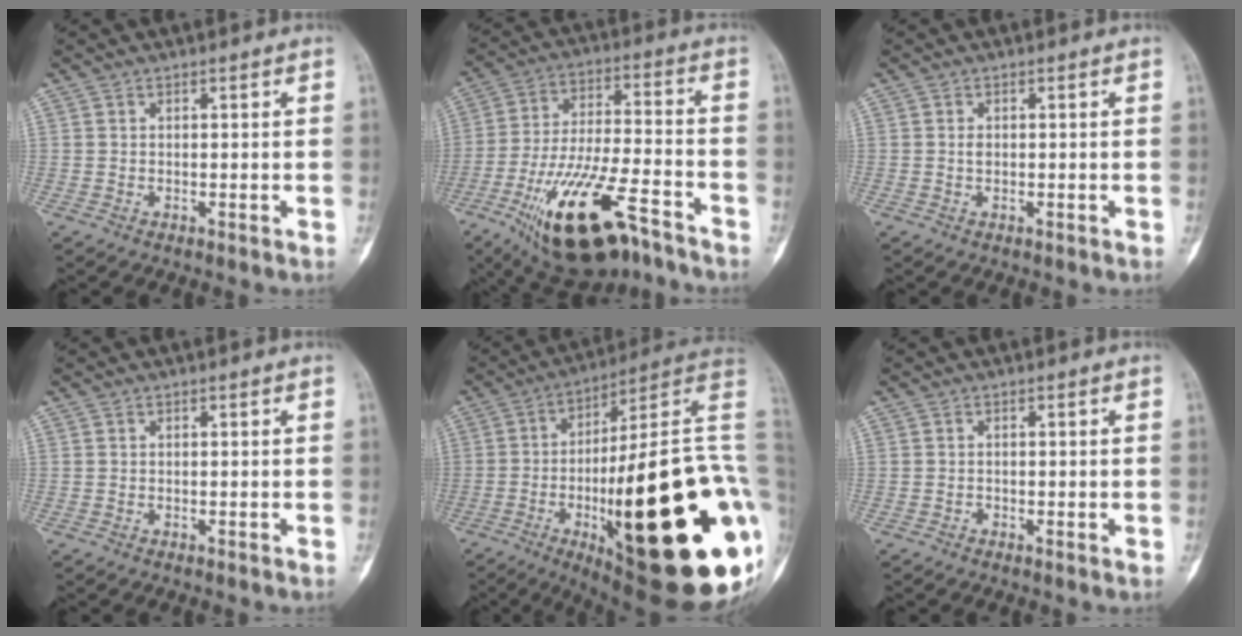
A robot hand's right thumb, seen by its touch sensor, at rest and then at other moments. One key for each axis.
{"total": 22.1, "fx": -13.0, "fy": 7.9, "fz": 16.0, "tx": -0.302, "ty": 0.054, "tz": -0.218}
{"total": 0.9, "fx": 0.0, "fy": 0.6, "fz": 0.7, "tx": -0.010, "ty": 0.001, "tz": 0.000}
{"total": 0.0}
{"total": 40.4, "fx": -7.9, "fy": 10.6, "fz": 38.2, "tx": -0.476, "ty": 0.023, "tz": -0.115}
{"total": 0.8, "fx": -0.3, "fy": 0.4, "fz": 0.6, "tx": -0.005, "ty": -0.001, "tz": -0.006}